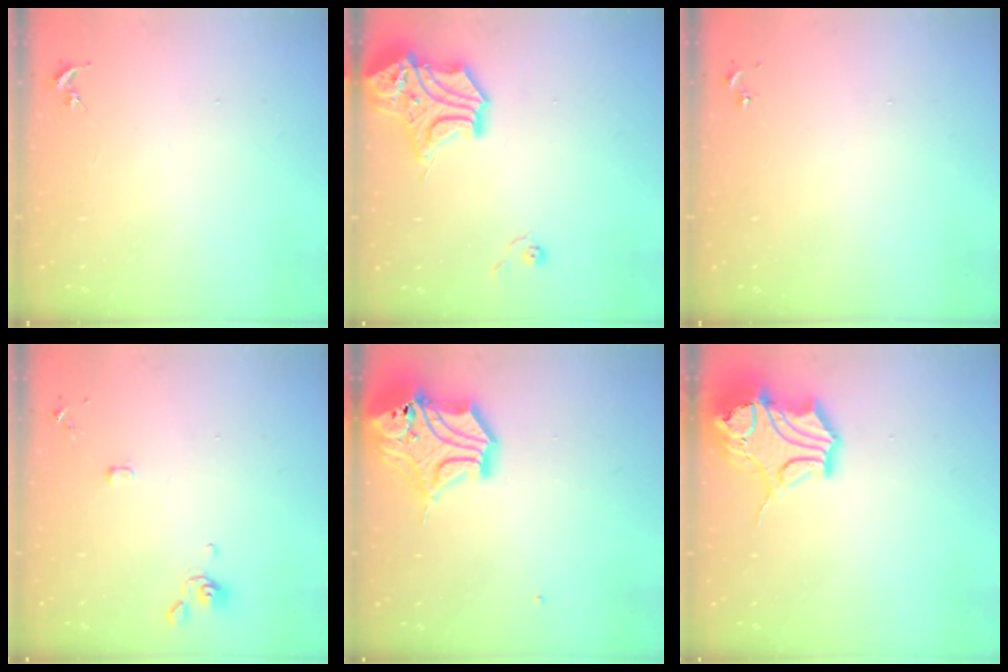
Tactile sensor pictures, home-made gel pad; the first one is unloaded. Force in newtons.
{"total": 15.8, "press": 15.6, "slide": 2.4}
{"total": 0.0}
{"total": 4.0, "press": 4.0, "slide": 0.8}
{"total": 18.5, "press": 18.3, "slide": 2.6}
{"total": 19.8, "press": 19.6, "slide": 2.6}